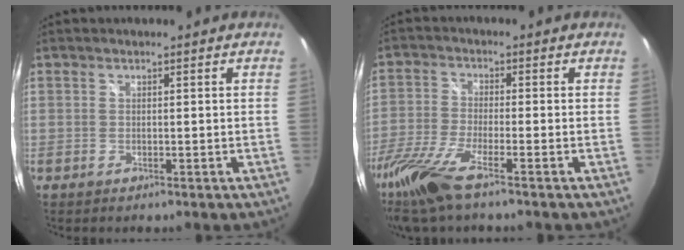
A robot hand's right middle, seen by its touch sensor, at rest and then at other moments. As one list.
[{"total": 11.5, "force": [-8.3, 1.2, 7.9], "torque": [-0.186, -0.041, -0.162]}]